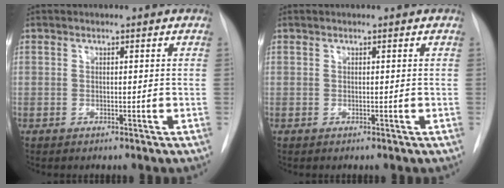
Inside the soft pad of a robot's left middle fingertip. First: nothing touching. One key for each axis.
{"total": 0.0}